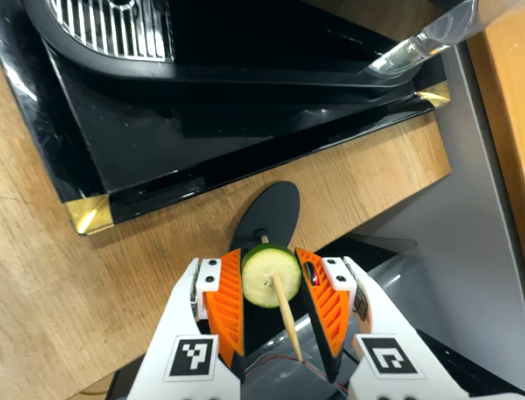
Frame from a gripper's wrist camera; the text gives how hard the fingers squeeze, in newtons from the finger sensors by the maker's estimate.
{"total": 9.5, "left": 9.4, "right": 9.5}